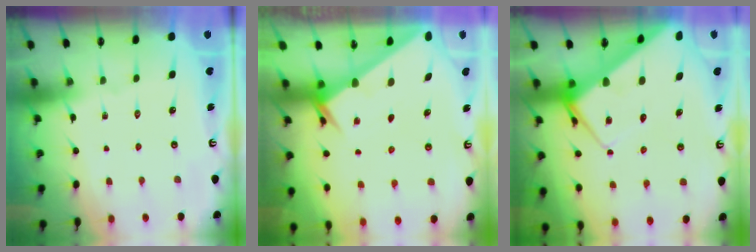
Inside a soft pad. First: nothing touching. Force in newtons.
{"total": 2.0, "press": 2.0, "slide": 0.1}
{"total": 7.7, "press": 7.7, "slide": 0.6}